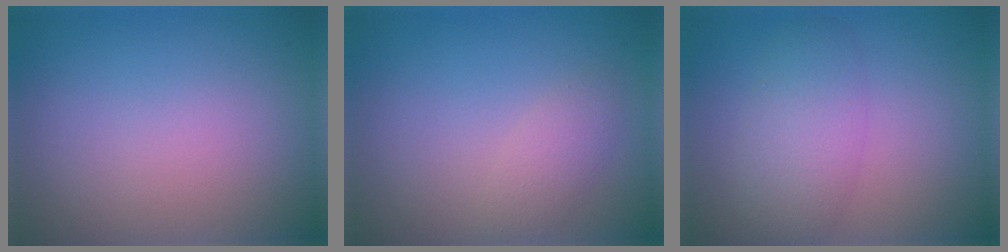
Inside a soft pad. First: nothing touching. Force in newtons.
{"total": 1.7, "press": 1.7, "slide": 0.1}
{"total": 4.0, "press": 4.0, "slide": 0.1}